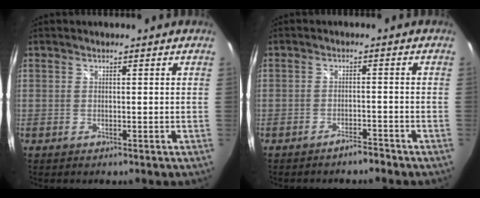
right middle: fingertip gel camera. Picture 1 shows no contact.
{"total": 2.0, "force": [-1.9, 0.3, 0.5], "torque": [-0.017, -0.002, -0.028]}